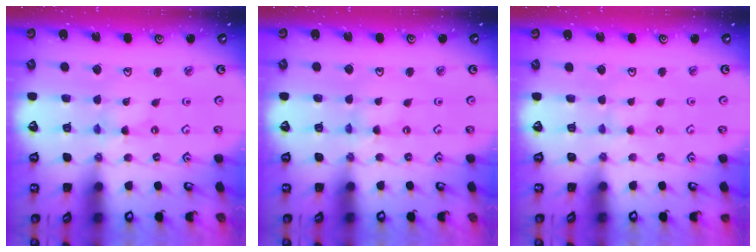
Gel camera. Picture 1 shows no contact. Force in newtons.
{"total": 0.0}
{"total": 1.8, "press": 1.7, "slide": 0.4}